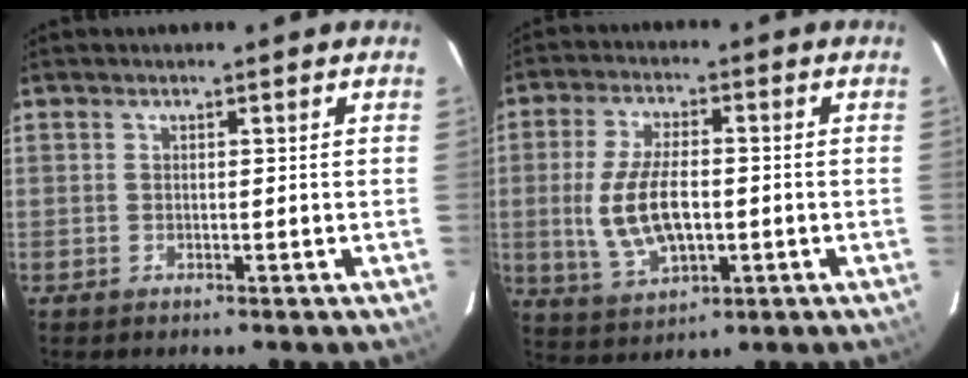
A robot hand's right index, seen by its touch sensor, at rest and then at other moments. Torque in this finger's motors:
{"motor_torque": [0.43, -0.08, 0.57, 0.15]}